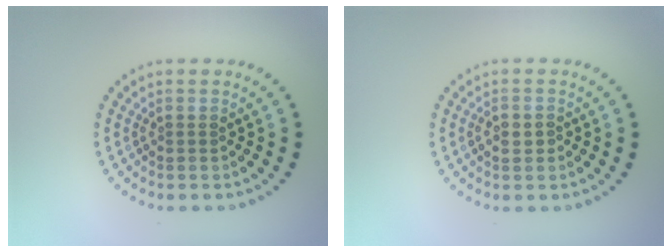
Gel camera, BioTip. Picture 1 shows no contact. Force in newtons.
{"total": 1.5, "press": 1.5, "slide": 0.4}